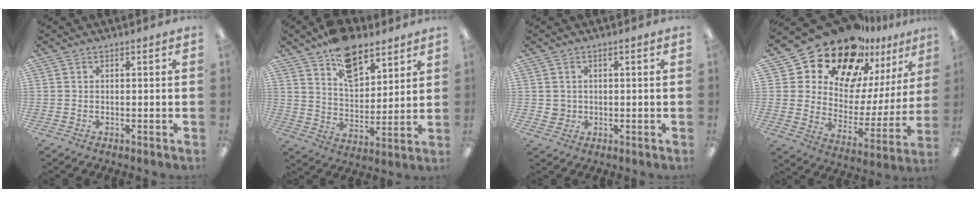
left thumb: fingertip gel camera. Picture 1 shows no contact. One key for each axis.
{"total": 12.8, "fx": 8.9, "fy": 6.8, "fz": 6.2, "tx": -0.090, "ty": -0.048, "tz": 0.163}
{"total": 2.7, "fx": 0.2, "fy": 2.6, "fz": 0.3, "tx": -0.002, "ty": 0.001, "tz": 0.001}
{"total": 20.6, "fx": 16.9, "fy": 9.1, "fz": 7.4, "tx": -0.147, "ty": -0.133, "tz": 0.301}